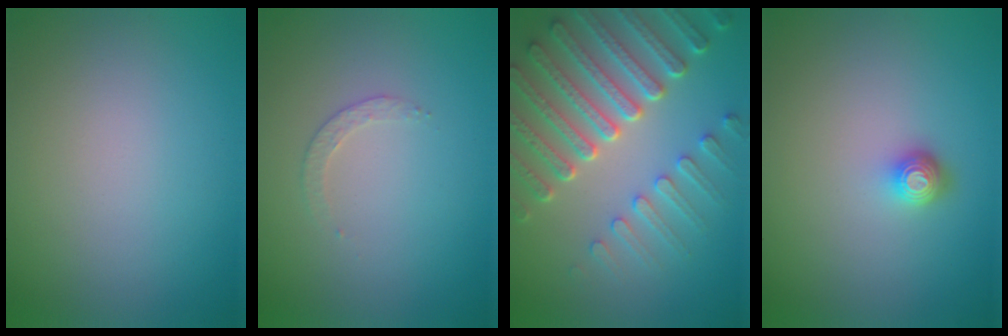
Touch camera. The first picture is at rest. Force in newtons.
{"total": 1.2, "press": 1.2, "slide": 0.3}
{"total": 7.8, "press": 6.0, "slide": 5.0}
{"total": 1.8, "press": 1.3, "slide": 1.2}